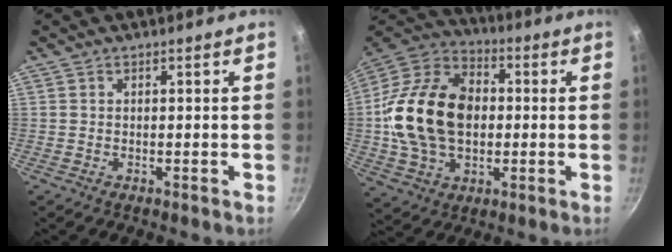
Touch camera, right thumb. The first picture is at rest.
{"total": 22.3, "force": [0.2, 15.6, 15.8], "torque": [-0.270, 0.029, -0.003]}